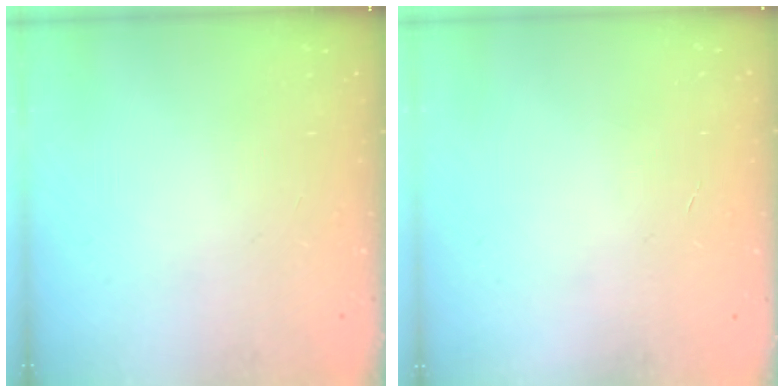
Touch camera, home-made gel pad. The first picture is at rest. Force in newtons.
{"total": 0.6, "press": 0.6, "slide": 0.2}